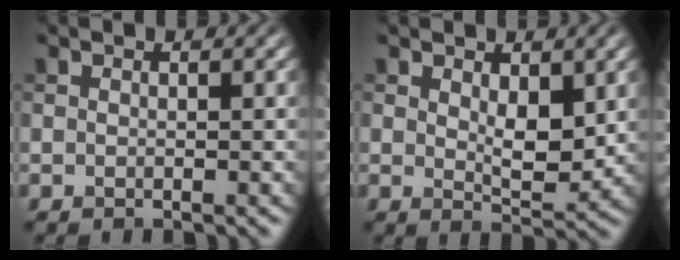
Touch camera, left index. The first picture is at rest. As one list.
[{"total": 3.8, "force": [0.9, 2.0, 3.1], "torque": [-0.054, -0.011, 0.018]}]